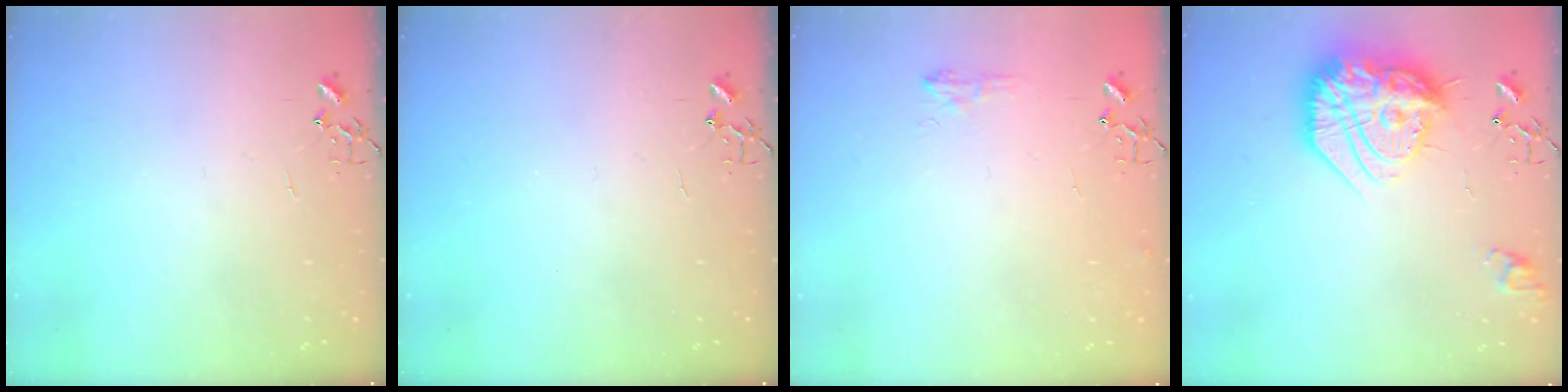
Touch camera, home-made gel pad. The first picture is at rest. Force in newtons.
{"total": 0.0}
{"total": 7.3, "press": 7.3, "slide": 0.8}
{"total": 28.2, "press": 28.0, "slide": 2.8}